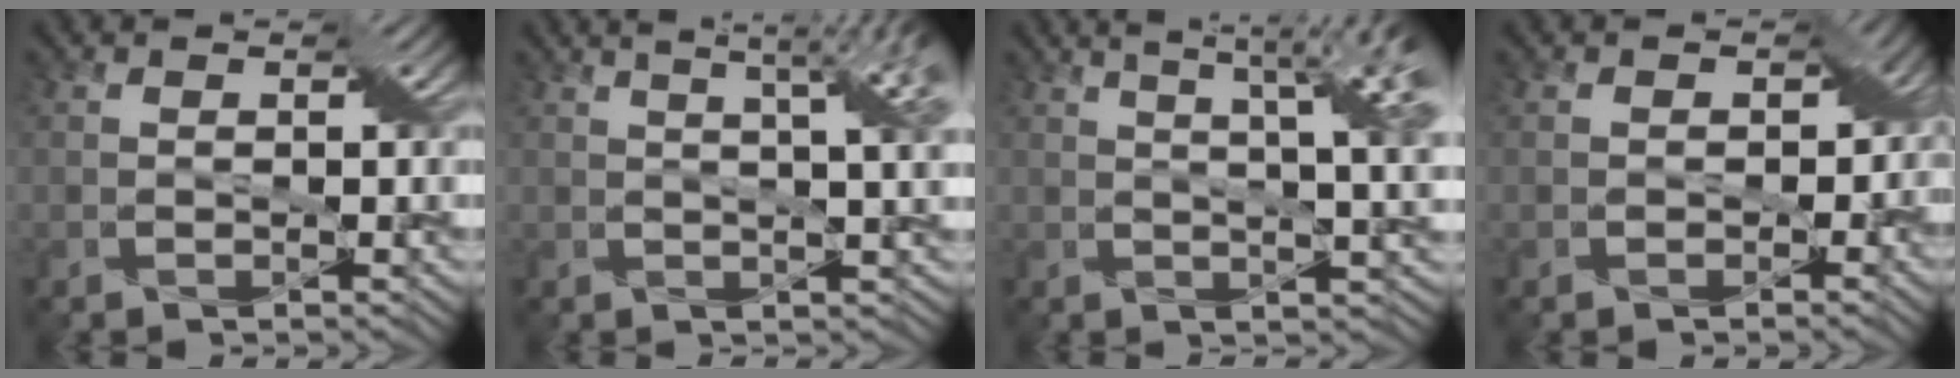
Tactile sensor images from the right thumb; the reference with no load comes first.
{"total": 9.6, "force": [4.2, 3.0, 8.1], "torque": [-0.078, 0.041, 0.029]}
{"total": 12.1, "force": [4.9, 3.8, 10.4], "torque": [-0.124, 0.044, 0.048]}
{"total": 3.5, "force": [-0.5, 3.0, 1.7], "torque": [-0.014, -0.006, -0.007]}